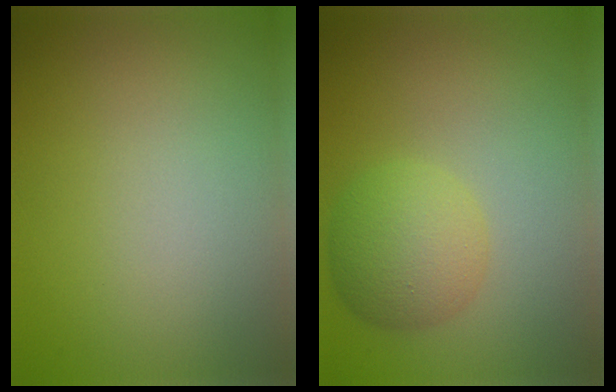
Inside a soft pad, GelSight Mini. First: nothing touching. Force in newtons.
{"total": 4.6, "press": 4.6, "slide": 0.1}